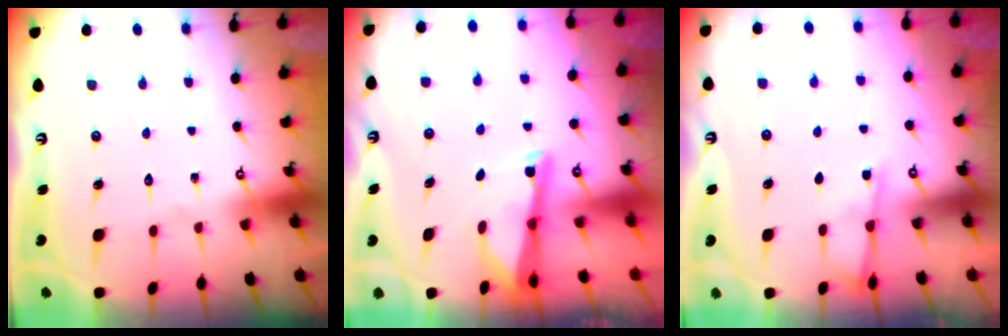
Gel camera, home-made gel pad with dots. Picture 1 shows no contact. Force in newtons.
{"total": 2.9, "press": 2.9, "slide": 0.2}
{"total": 2.7, "press": 2.6, "slide": 0.4}